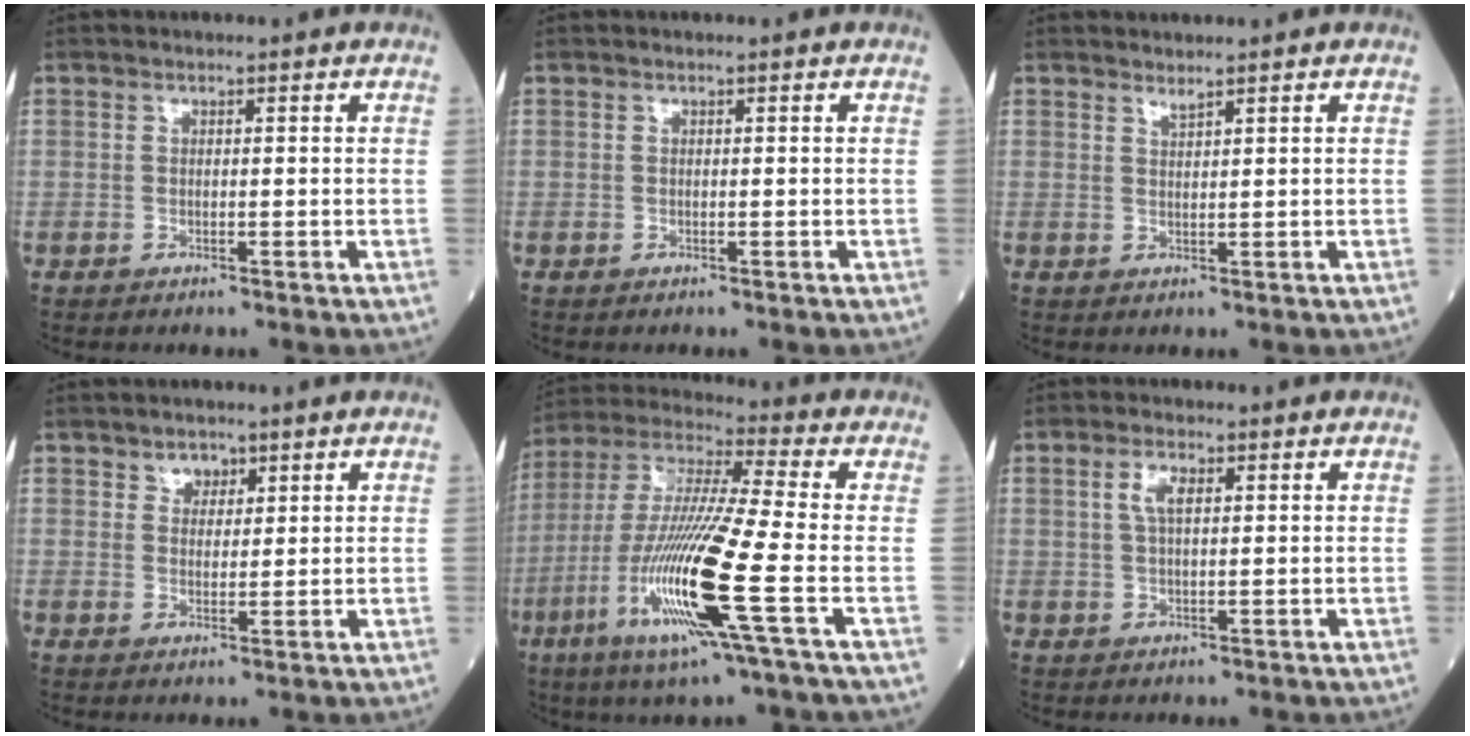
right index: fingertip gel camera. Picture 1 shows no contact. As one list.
[{"total": 0.0}, {"total": 1.0, "force": [1.0, -0.2, 0.2], "torque": [-0.012, -0.007, 0.022]}, {"total": 2.5, "force": [1.7, 1.7, 0.8], "torque": [-0.011, 0.001, 0.030]}, {"total": 17.9, "force": [-5.6, -0.3, 17.0], "torque": [-0.363, -0.022, -0.112]}, {"total": 3.2, "force": [1.2, 1.1, 2.8], "torque": [-0.061, 0.007, 0.026]}]